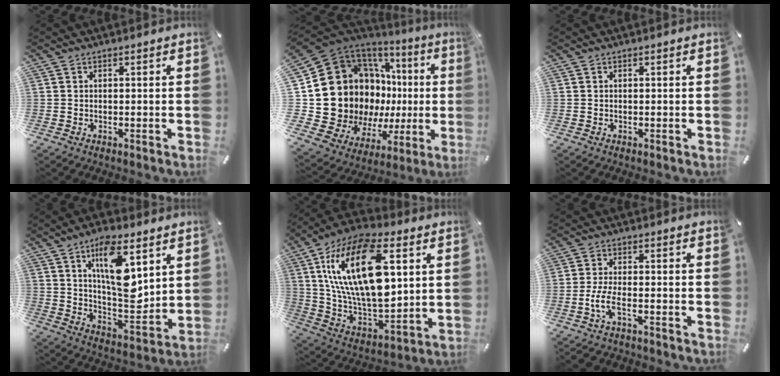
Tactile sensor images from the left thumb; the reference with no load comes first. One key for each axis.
{"total": 25.5, "fx": 1.0, "fy": 19.2, "fz": 16.8, "tx": -0.280, "ty": -0.066, "tz": 0.077}
{"total": 0.0}
{"total": 16.5, "fx": 7.3, "fy": 7.4, "fz": 12.8, "tx": -0.217, "ty": -0.035, "tz": 0.117}
{"total": 25.6, "fx": 8.4, "fy": 13.6, "fz": 20.0, "tx": -0.417, "ty": -0.036, "tz": 0.134}
{"total": 5.2, "fx": -2.5, "fy": 1.7, "fz": 4.3, "tx": -0.098, "ty": -0.005, "tz": -0.047}